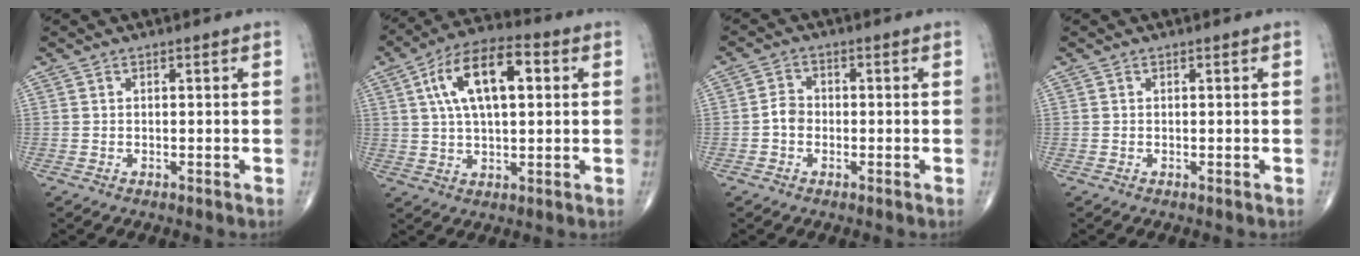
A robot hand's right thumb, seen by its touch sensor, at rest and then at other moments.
{"total": 14.8, "force": [3.8, 6.8, 12.6], "torque": [-0.215, 0.018, 0.061]}
{"total": 2.9, "force": [-0.8, 2.3, 1.5], "torque": [-0.018, 0.011, -0.023]}
{"total": 0.0}